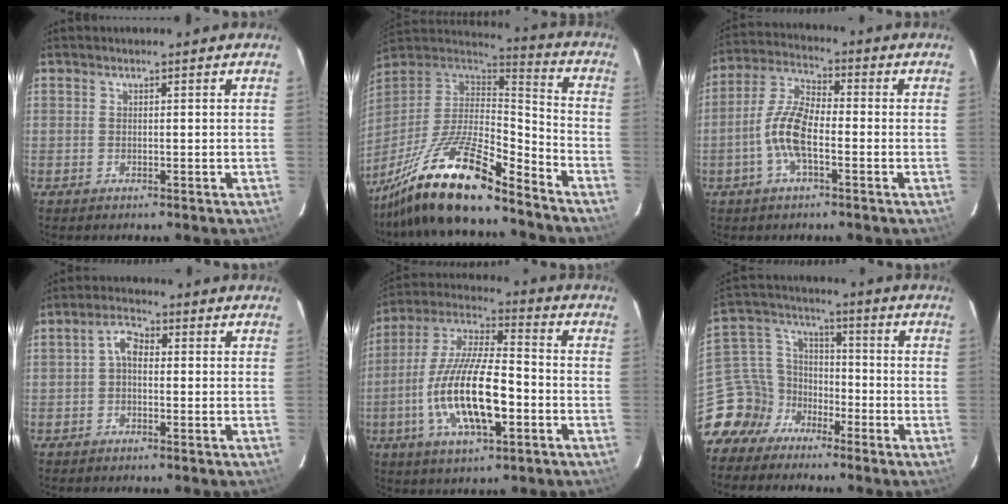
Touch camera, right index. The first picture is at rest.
{"total": 20.8, "force": [-15.6, 4.2, 13.1], "torque": [-0.259, -0.034, -0.282]}
{"total": 9.3, "force": [-2.7, 3.5, 8.1], "torque": [-0.176, 0.011, -0.059]}
{"total": 2.6, "force": [-0.2, 1.7, 2.0], "torque": [-0.038, 0.012, -0.004]}
{"total": 17.5, "force": [-4.9, 5.6, 15.8], "torque": [-0.317, -0.010, -0.090]}
{"total": 11.0, "force": [-8.0, 7.4, 1.6], "torque": [-0.062, 0.043, -0.158]}